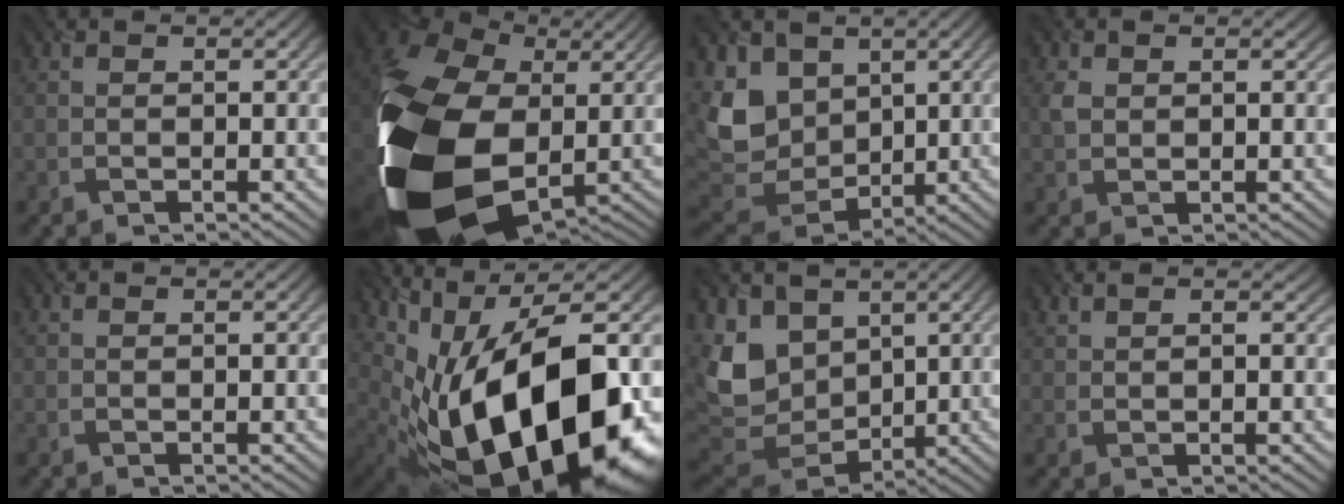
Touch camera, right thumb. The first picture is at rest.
{"total": 20.5, "force": [-3.1, 14.0, 14.7], "torque": [-0.365, -0.038, -0.045]}
{"total": 11.2, "force": [2.8, 8.8, 6.4], "torque": [-0.186, -0.012, 0.060]}
{"total": 2.0, "force": [0.7, 1.4, 1.2], "torque": [-0.033, -0.001, 0.015]}
{"total": 0.0}
{"total": 19.9, "force": [-2.3, 10.6, 16.6], "torque": [-0.289, -0.043, -0.020]}
{"total": 12.5, "force": [3.0, 9.5, 7.5], "torque": [-0.216, -0.010, 0.069]}
{"total": 1.2, "force": [1.0, 0.2, 0.7], "torque": [-0.021, 0.000, 0.022]}